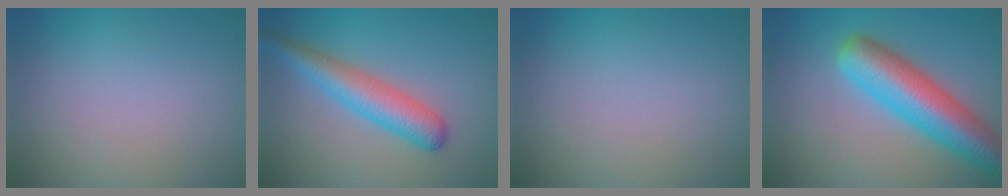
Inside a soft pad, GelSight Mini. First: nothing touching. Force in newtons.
{"total": 4.4, "press": 4.4, "slide": 0.1}
{"total": 0.0}
{"total": 7.5, "press": 7.5, "slide": 0.4}